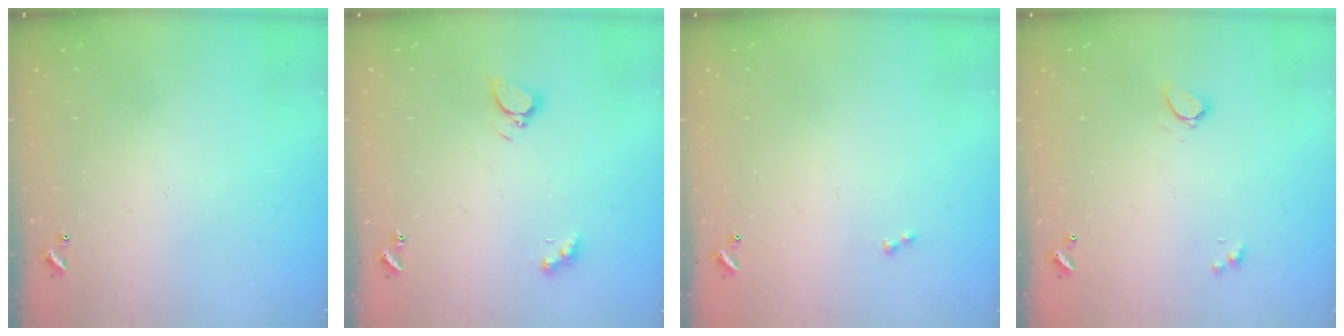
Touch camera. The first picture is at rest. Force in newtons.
{"total": 5.2, "press": 5.1, "slide": 0.7}
{"total": 0.7, "press": 0.6, "slide": 0.4}
{"total": 0.6, "press": 0.6, "slide": 0.2}